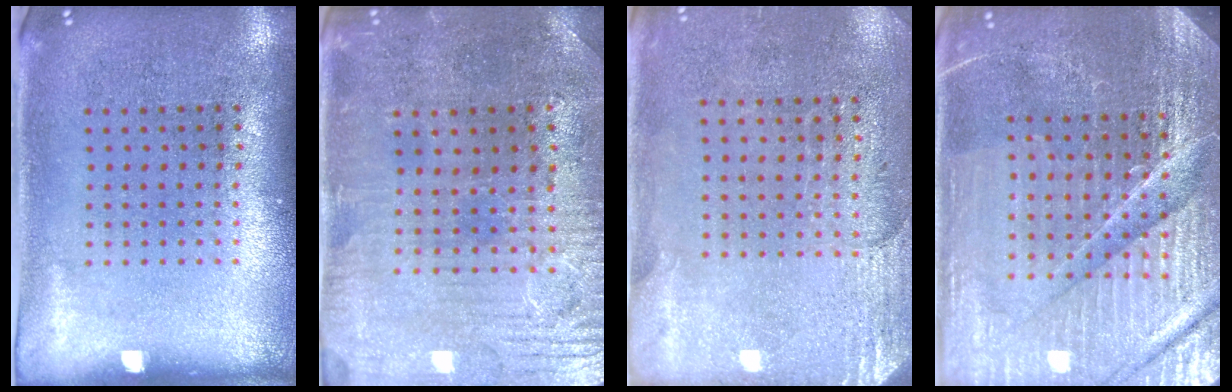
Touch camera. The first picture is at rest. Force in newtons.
{"total": 1.3, "press": 1.2, "slide": 0.6}
{"total": 2.8, "press": 2.4, "slide": 1.4}
{"total": 5.5, "press": 5.1, "slide": 2.1}